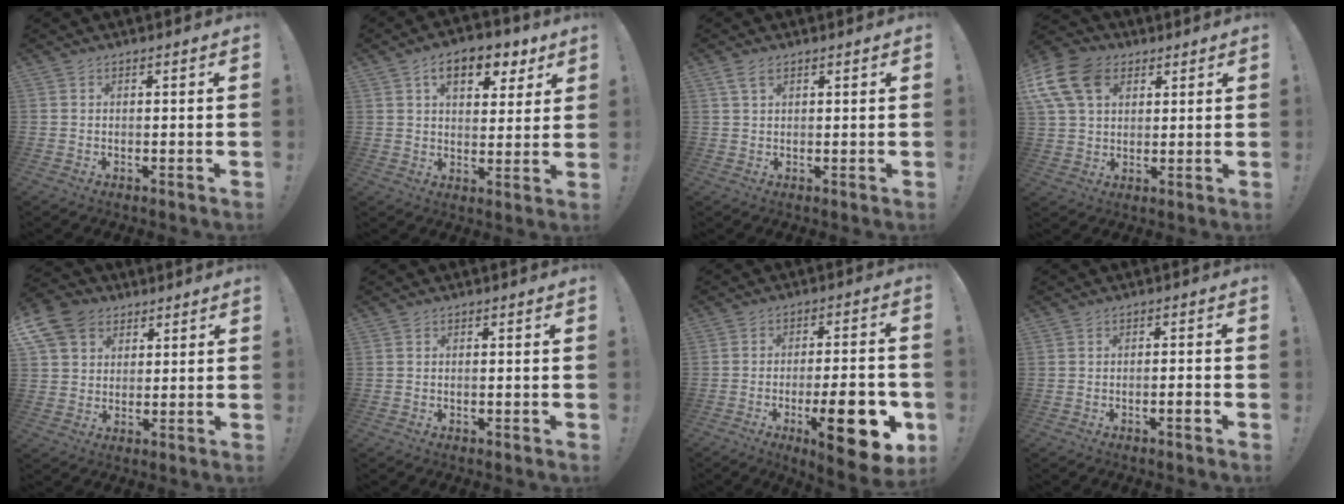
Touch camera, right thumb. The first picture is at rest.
{"total": 11.4, "force": [6.0, 6.3, 7.4], "torque": [-0.104, -0.023, 0.104]}
{"total": 3.1, "force": [1.8, 1.4, 2.1], "torque": [-0.044, 0.002, 0.033]}
{"total": 14.8, "force": [5.7, 10.3, 8.9], "torque": [-0.184, -0.023, 0.111]}
{"total": 10.7, "force": [5.2, 8.2, 4.5], "torque": [-0.084, -0.029, 0.107]}
{"total": 0.7, "force": [-0.4, -0.1, 0.5], "torque": [-0.008, -0.002, -0.008]}
{"total": 18.7, "force": [-7.2, 5.3, 16.4], "torque": [-0.215, 0.029, -0.097]}
{"total": 2.8, "force": [-1.3, 0.5, 2.5], "torque": [-0.034, 0.002, -0.022]}